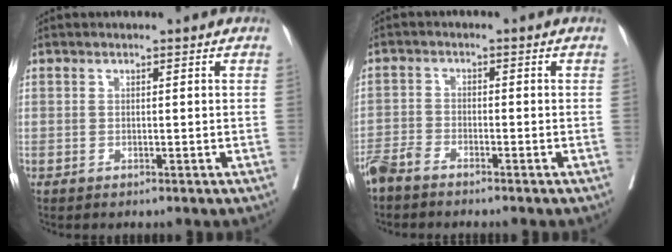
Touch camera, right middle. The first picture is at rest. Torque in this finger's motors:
{"motor_torque": [0.48, -0.45, 0.64, 0.13]}